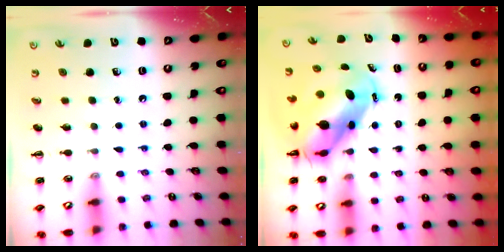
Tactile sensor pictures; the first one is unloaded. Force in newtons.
{"total": 8.7, "press": 8.3, "slide": 2.5}